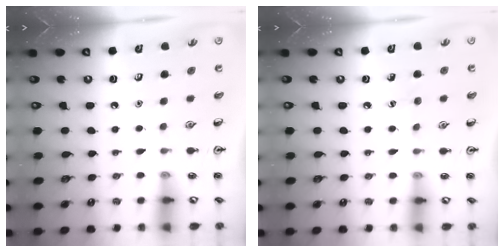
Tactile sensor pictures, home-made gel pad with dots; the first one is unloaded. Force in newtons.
{"total": 3.9, "press": 3.7, "slide": 1.2}